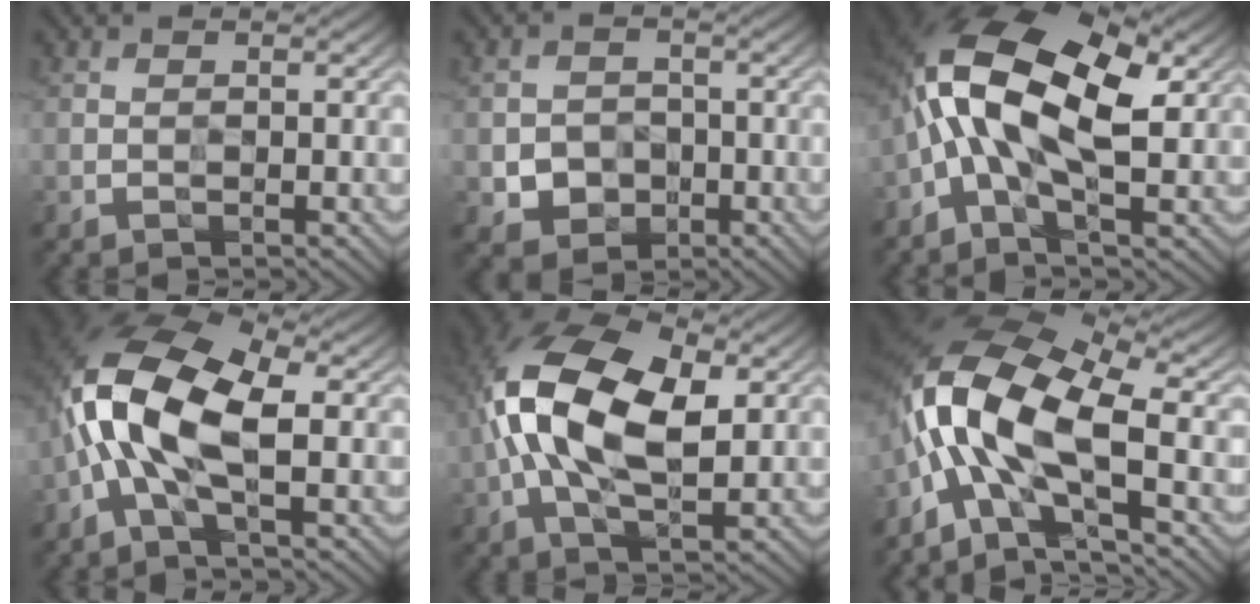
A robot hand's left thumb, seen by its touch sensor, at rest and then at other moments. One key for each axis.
{"total": 3.5, "fx": -1.1, "fy": 3.0, "fz": 1.3, "tx": -0.033, "ty": -0.004, "tz": -0.024}
{"total": 14.8, "fx": 1.1, "fy": 6.5, "fz": 13.2, "tx": -0.275, "ty": 0.023, "tz": -0.006}
{"total": 12.4, "fx": -0.8, "fy": 5.2, "fz": 11.2, "tx": -0.257, "ty": 0.016, "tz": -0.031}
{"total": 14.2, "fx": 1.4, "fy": 7.7, "fz": 11.8, "tx": -0.260, "ty": 0.023, "tz": 0.017}
{"total": 14.1, "fx": -3.3, "fy": 5.4, "fz": 12.6, "tx": -0.278, "ty": 0.002, "tz": -0.072}